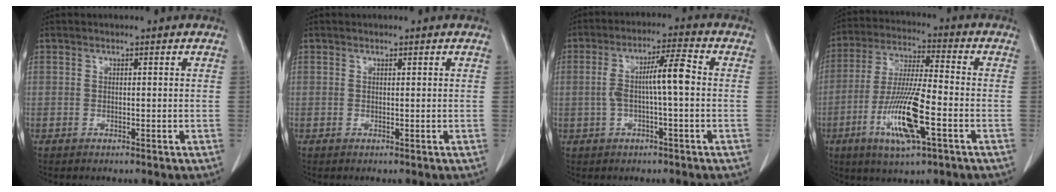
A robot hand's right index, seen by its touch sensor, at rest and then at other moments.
{"total": 0.0}
{"total": 7.2, "force": [-0.1, 0.8, 7.1], "torque": [-0.136, 0.021, -0.003]}
{"total": 13.3, "force": [-4.8, 1.9, 12.3], "torque": [-0.246, -0.015, -0.087]}